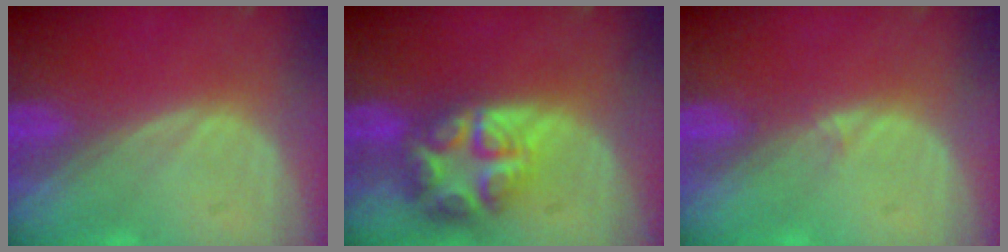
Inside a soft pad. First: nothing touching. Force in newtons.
{"total": 8.2, "press": 7.2, "slide": 4.1}
{"total": 0.9, "press": 0.5, "slide": 0.7}